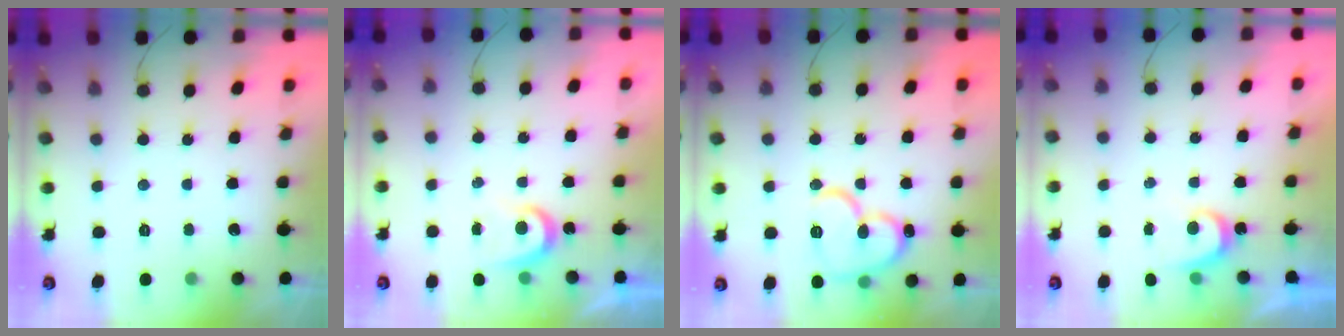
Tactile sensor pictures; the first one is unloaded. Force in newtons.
{"total": 4.1, "press": 4.1, "slide": 0.6}
{"total": 14.8, "press": 14.7, "slide": 1.3}
{"total": 3.1, "press": 3.1, "slide": 0.3}